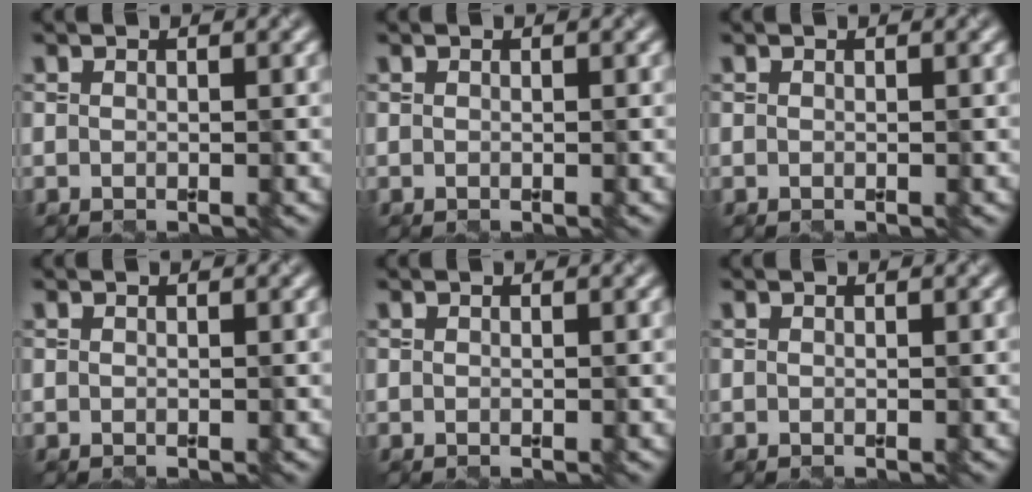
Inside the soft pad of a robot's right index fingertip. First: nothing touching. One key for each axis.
{"total": 0.0}
{"total": 0.0}
{"total": 0.0}
{"total": 0.0}
{"total": 0.0}